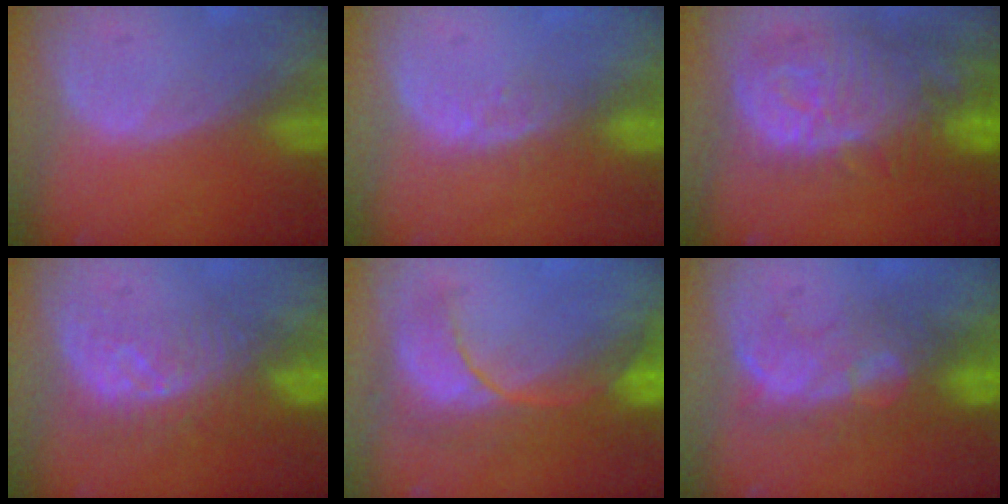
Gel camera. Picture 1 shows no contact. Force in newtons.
{"total": 2.9, "press": 2.3, "slide": 1.8}
{"total": 13.3, "press": 11.5, "slide": 6.5}
{"total": 8.3, "press": 7.3, "slide": 3.9}
{"total": 8.4, "press": 8.3, "slide": 1.6}
{"total": 8.1, "press": 7.9, "slide": 1.7}